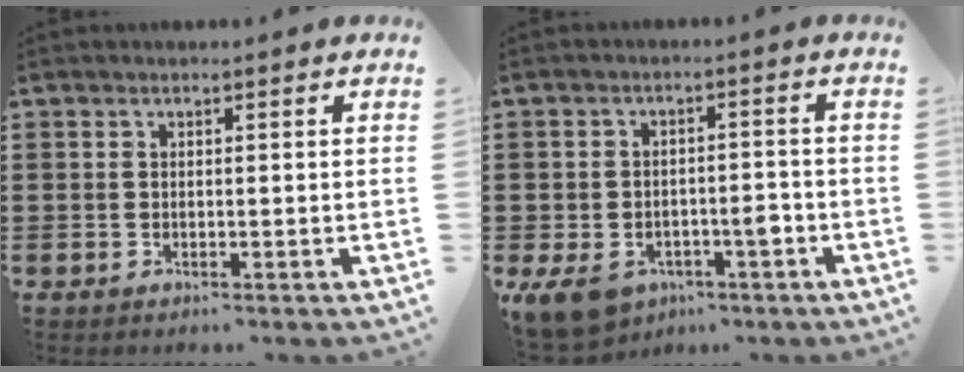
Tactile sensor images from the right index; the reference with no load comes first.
{"total": 6.0, "force": [-3.4, 3.5, 3.5], "torque": [-0.073, 0.012, -0.063]}